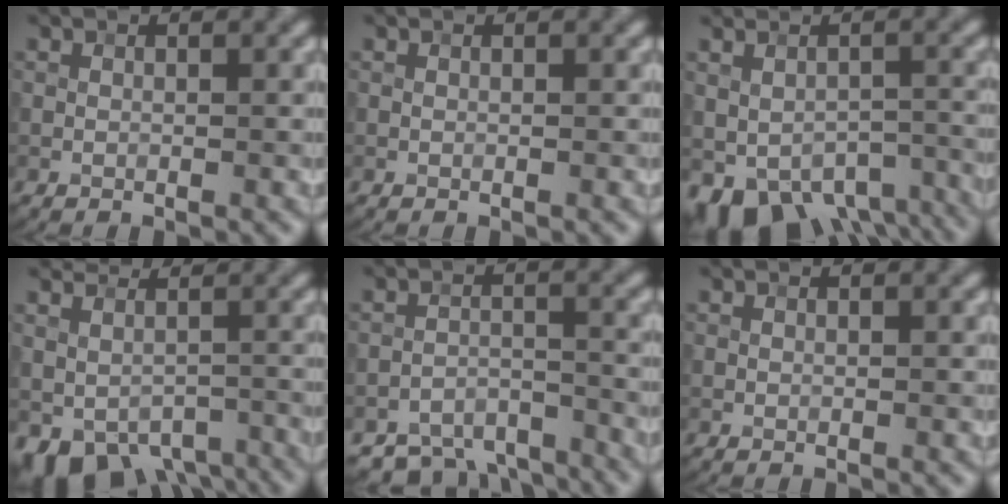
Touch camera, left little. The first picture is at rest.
{"total": 0.0}
{"total": 8.8, "force": [-5.5, 5.6, 4.0], "torque": [-0.054, -0.003, -0.070]}
{"total": 6.1, "force": [-2.4, 4.8, 3.0], "torque": [-0.029, -0.002, -0.027]}
{"total": 6.2, "force": [-5.4, 2.5, 1.6], "torque": [-0.021, -0.008, -0.087]}
{"total": 0.0}